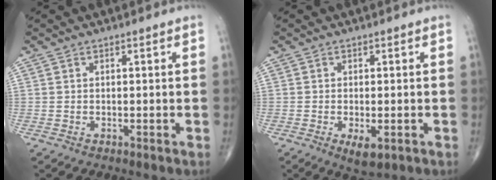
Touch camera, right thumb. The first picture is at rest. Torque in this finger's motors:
{"motor_torque": [-0.34, 0.29, 0.26, 0.36, 0.08]}